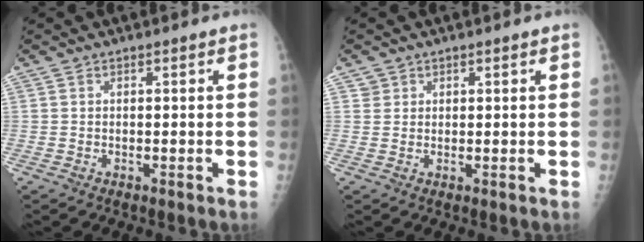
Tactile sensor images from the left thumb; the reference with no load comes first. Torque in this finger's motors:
{"motor_torque": [-0.39, -0.29, 0.15, 0.02, 0.00]}